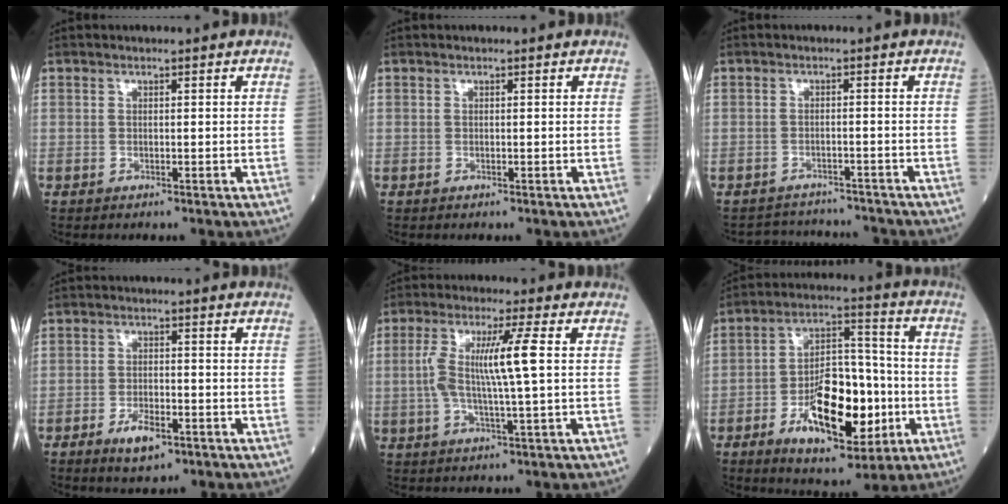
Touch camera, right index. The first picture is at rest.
{"total": 0.0}
{"total": 6.9, "force": [-6.8, 1.1, -0.1], "torque": [0.002, 0.013, -0.091]}
{"total": 4.7, "force": [-2.8, 1.8, 3.4], "torque": [-0.063, -0.001, -0.044]}
{"total": 8.5, "force": [0.7, -0.1, 8.5], "torque": [-0.173, 0.009, 0.012]}
{"total": 15.8, "force": [-4.9, 6.4, 13.6], "torque": [-0.234, 0.010, -0.071]}